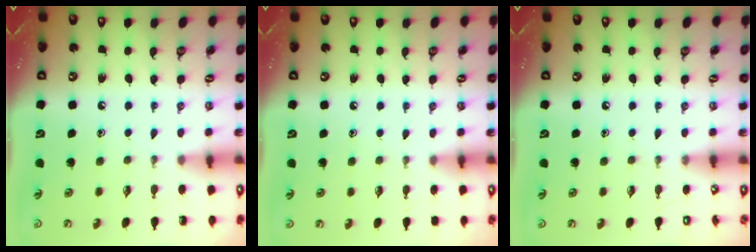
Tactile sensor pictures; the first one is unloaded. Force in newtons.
{"total": 2.4, "press": 2.4, "slide": 0.4}
{"total": 0.0}